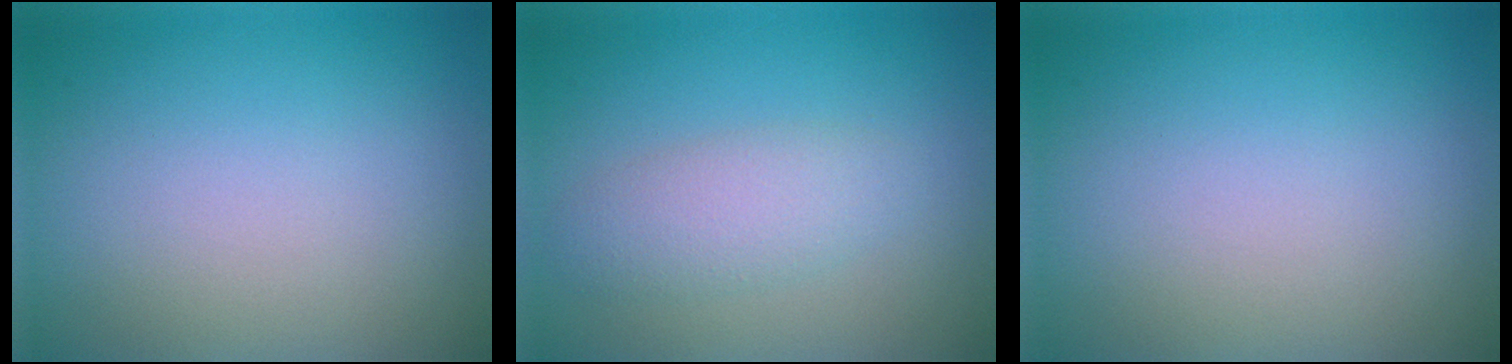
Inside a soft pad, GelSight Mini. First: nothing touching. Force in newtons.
{"total": 2.7, "press": 2.7, "slide": 0.0}
{"total": 0.0}